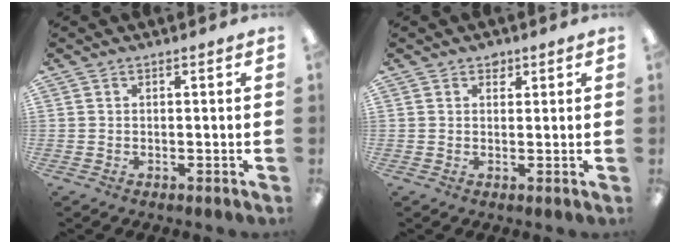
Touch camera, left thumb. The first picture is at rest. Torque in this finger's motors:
{"motor_torque": [0.11, 0.11, 0.47, -0.33, 0.00]}